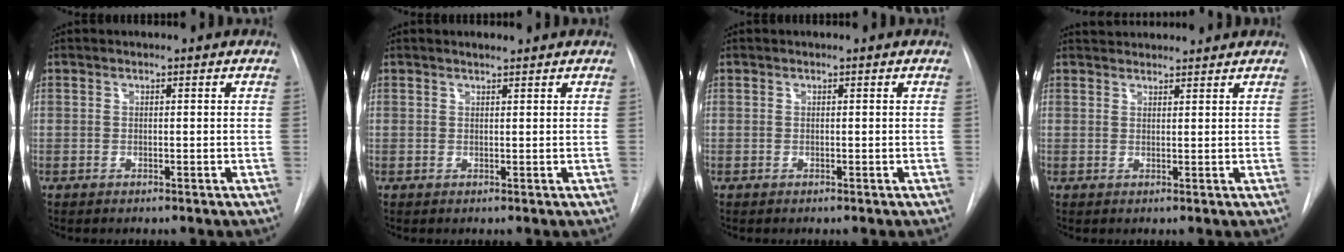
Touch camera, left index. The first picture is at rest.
{"total": 1.4, "force": [1.3, 0.1, 0.5], "torque": [-0.010, 0.008, 0.024]}
{"total": 0.0}
{"total": 6.5, "force": [6.3, 1.1, 1.2], "torque": [-0.015, 0.034, 0.083]}